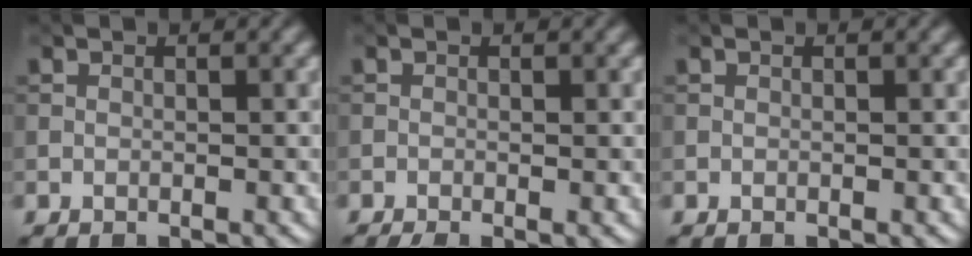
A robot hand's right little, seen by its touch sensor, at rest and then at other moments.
{"total": 1.3, "force": [-0.8, 0.3, 1.0], "torque": [-0.019, -0.006, -0.017]}
{"total": 0.0}